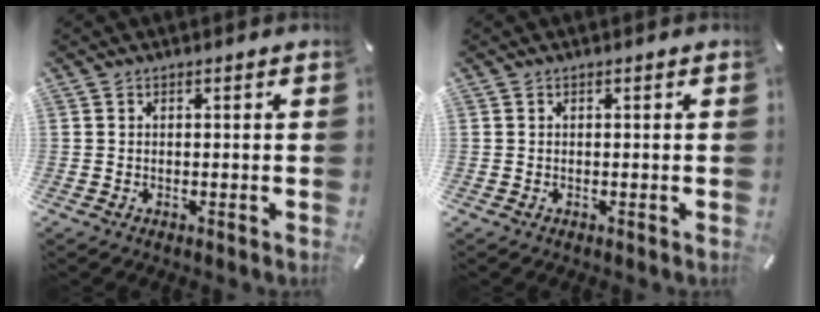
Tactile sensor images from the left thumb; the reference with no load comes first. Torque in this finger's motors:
{"motor_torque": [-0.08, -0.06, -0.01, 0.01, 0.00]}